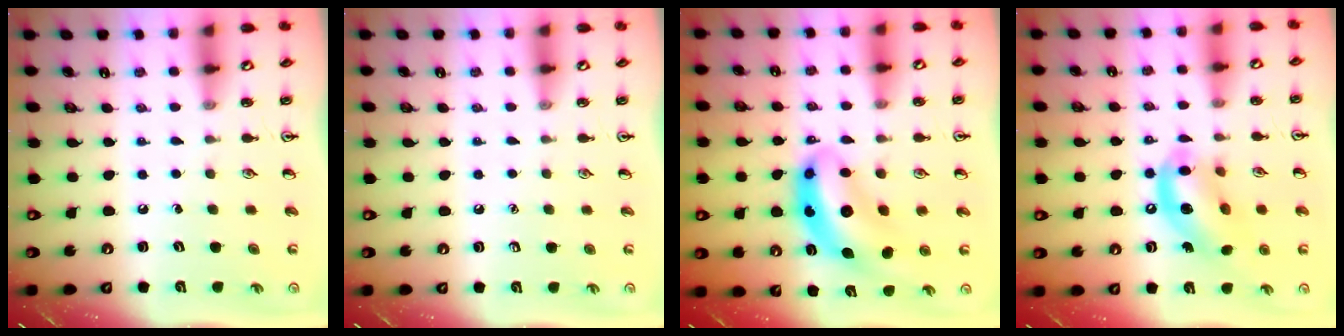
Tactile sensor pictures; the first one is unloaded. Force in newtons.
{"total": 0.0}
{"total": 10.0, "press": 9.5, "slide": 2.9}
{"total": 12.2, "press": 11.5, "slide": 4.1}